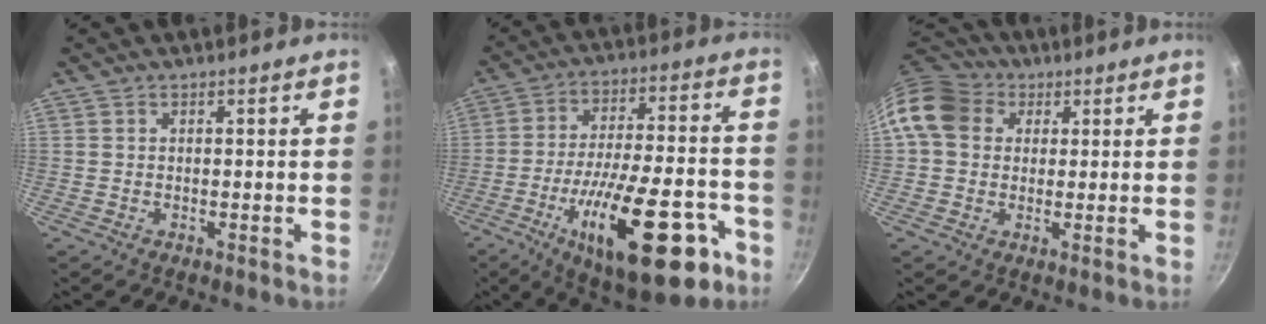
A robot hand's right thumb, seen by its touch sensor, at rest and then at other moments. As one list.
[{"total": 24.7, "force": [-10.9, 9.3, 20.1], "torque": [-0.277, 0.038, -0.156]}, {"total": 10.8, "force": [2.8, 9.0, 5.3], "torque": [-0.078, 0.019, 0.035]}]